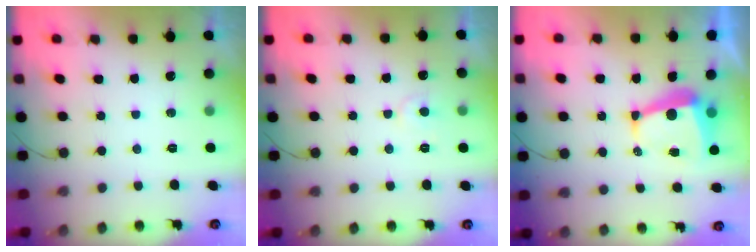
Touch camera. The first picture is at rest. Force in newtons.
{"total": 4.1, "press": 4.1, "slide": 0.4}
{"total": 7.7, "press": 7.7, "slide": 1.0}